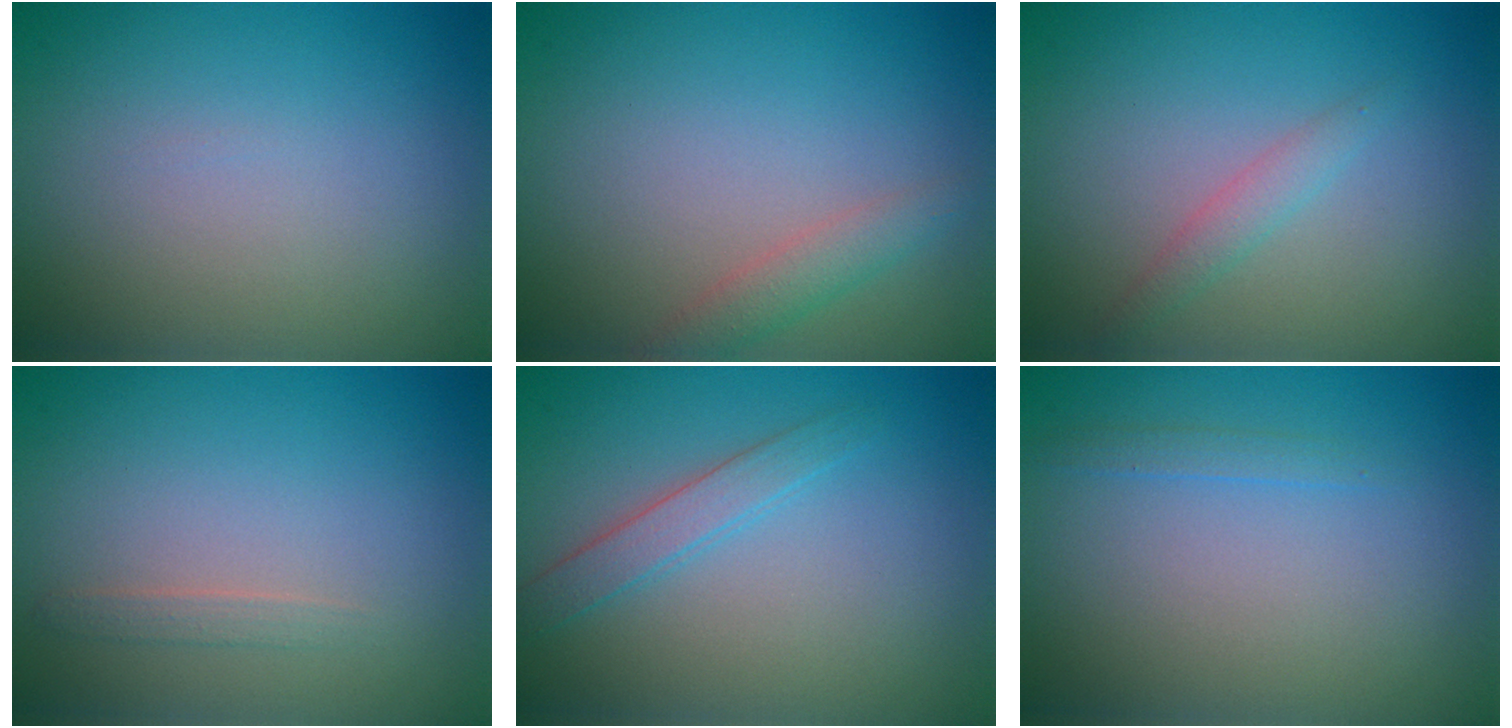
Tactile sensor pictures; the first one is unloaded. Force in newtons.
{"total": 1.9, "press": 1.9, "slide": 0.0}
{"total": 1.4, "press": 1.4, "slide": 0.1}
{"total": 0.9, "press": 0.8, "slide": 0.1}
{"total": 2.0, "press": 2.0, "slide": 0.1}
{"total": 0.9, "press": 0.9, "slide": 0.1}